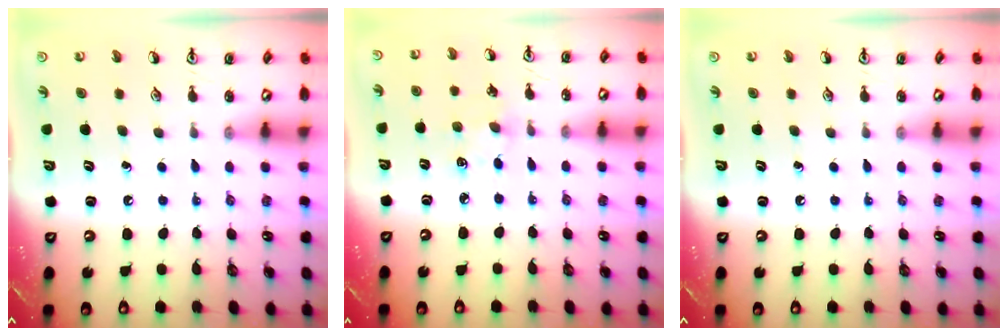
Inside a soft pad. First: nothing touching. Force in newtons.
{"total": 4.8, "press": 4.7, "slide": 0.6}
{"total": 0.0}